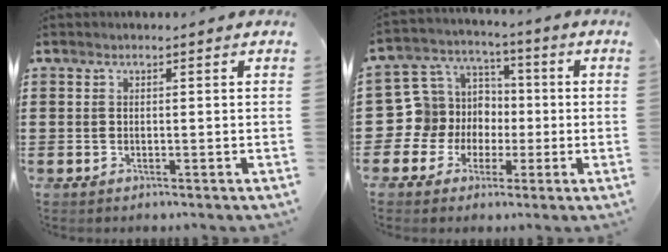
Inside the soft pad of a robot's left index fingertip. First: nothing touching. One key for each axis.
{"total": 9.3, "fx": -1.4, "fy": 9.1, "fz": 1.2, "tx": -0.085, "ty": 0.008, "tz": -0.027}